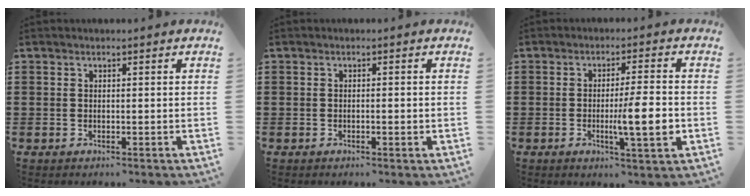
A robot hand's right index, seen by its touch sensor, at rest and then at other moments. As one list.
[{"total": 0.9, "force": [-0.3, 0.2, 0.8], "torque": [-0.015, -0.002, -0.005]}, {"total": 7.9, "force": [-1.5, 0.9, 7.7], "torque": [-0.117, -0.009, -0.026]}]